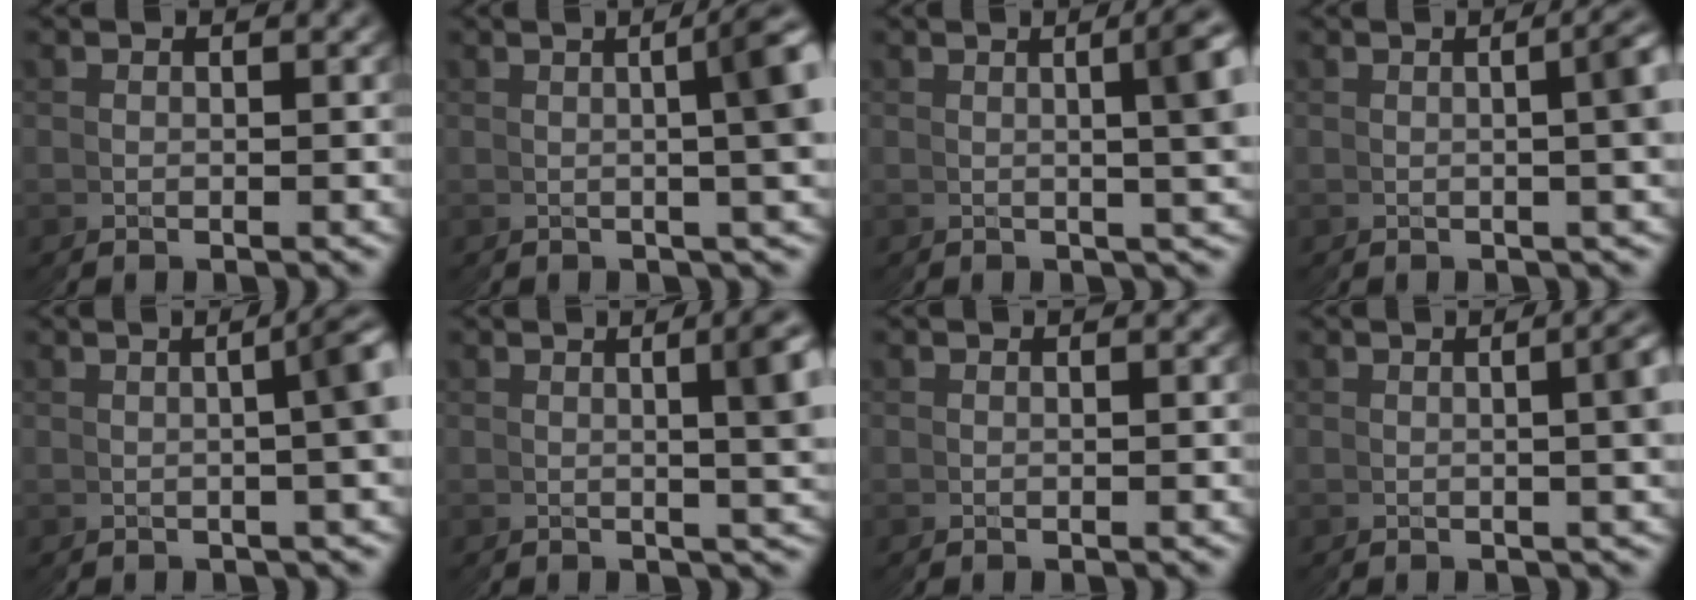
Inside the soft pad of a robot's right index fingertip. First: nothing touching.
{"total": 5.8, "force": [1.2, 1.2, 5.6], "torque": [-0.058, 0.021, 0.016]}
{"total": 4.9, "force": [1.2, 0.7, 4.7], "torque": [-0.049, 0.015, 0.020]}
{"total": 4.1, "force": [0.5, 0.7, 4.0], "torque": [-0.043, 0.012, 0.009]}
{"total": 5.2, "force": [0.8, 1.3, 5.0], "torque": [-0.052, 0.020, 0.009]}
{"total": 4.3, "force": [1.0, 0.3, 4.2], "torque": [-0.043, 0.011, 0.019]}
{"total": 0.0}
{"total": 3.5, "force": [0.5, 0.4, 3.4], "torque": [-0.037, 0.008, 0.010]}